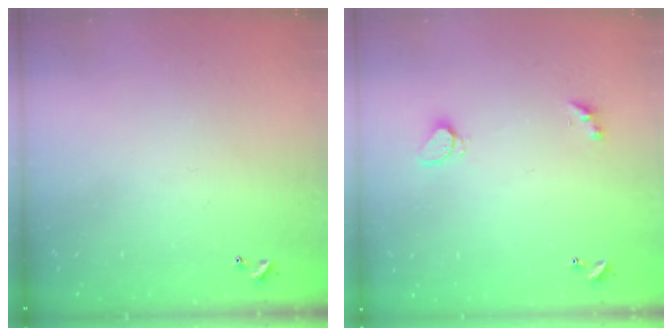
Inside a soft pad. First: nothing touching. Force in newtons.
{"total": 2.1, "press": 2.0, "slide": 0.6}